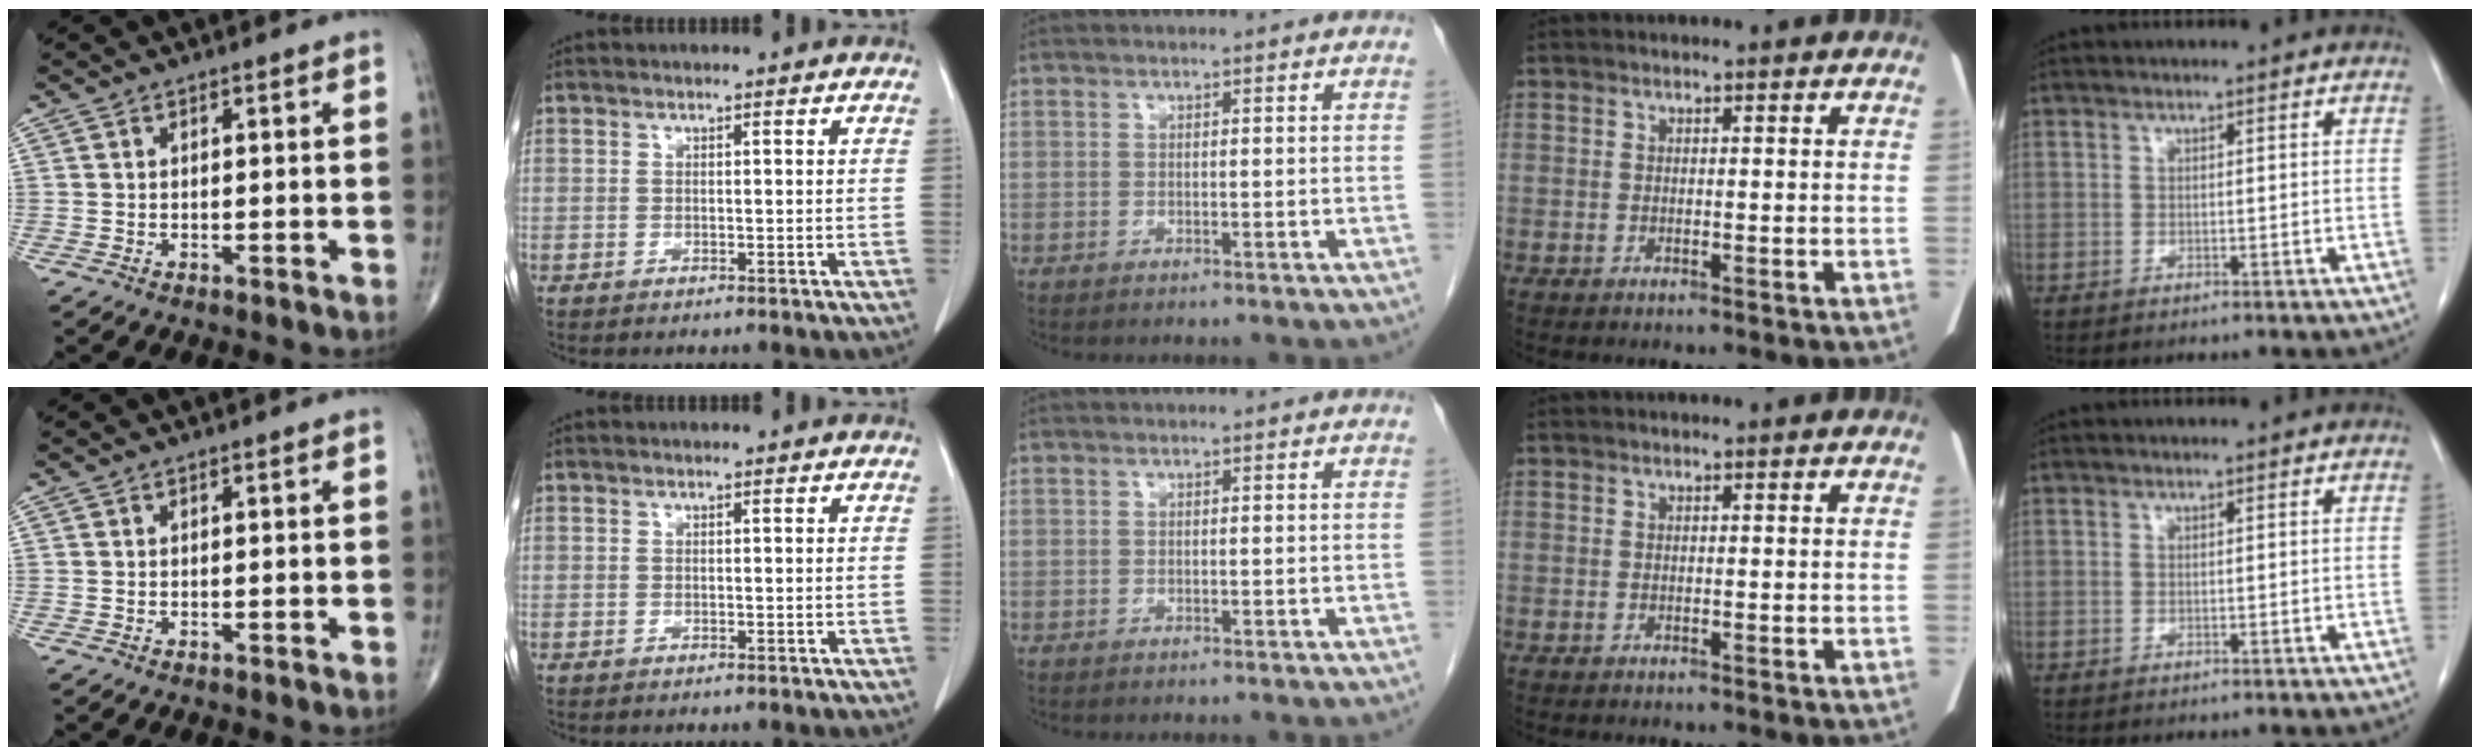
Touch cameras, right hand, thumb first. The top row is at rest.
{}